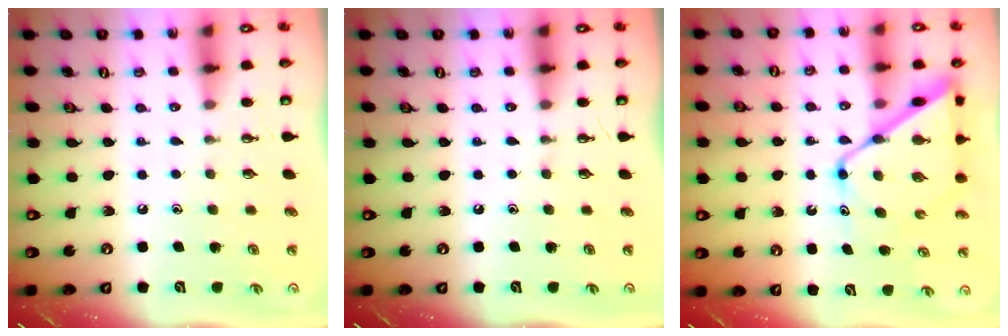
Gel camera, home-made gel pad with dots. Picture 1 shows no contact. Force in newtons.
{"total": 0.0}
{"total": 14.0, "press": 14.0, "slide": 0.9}